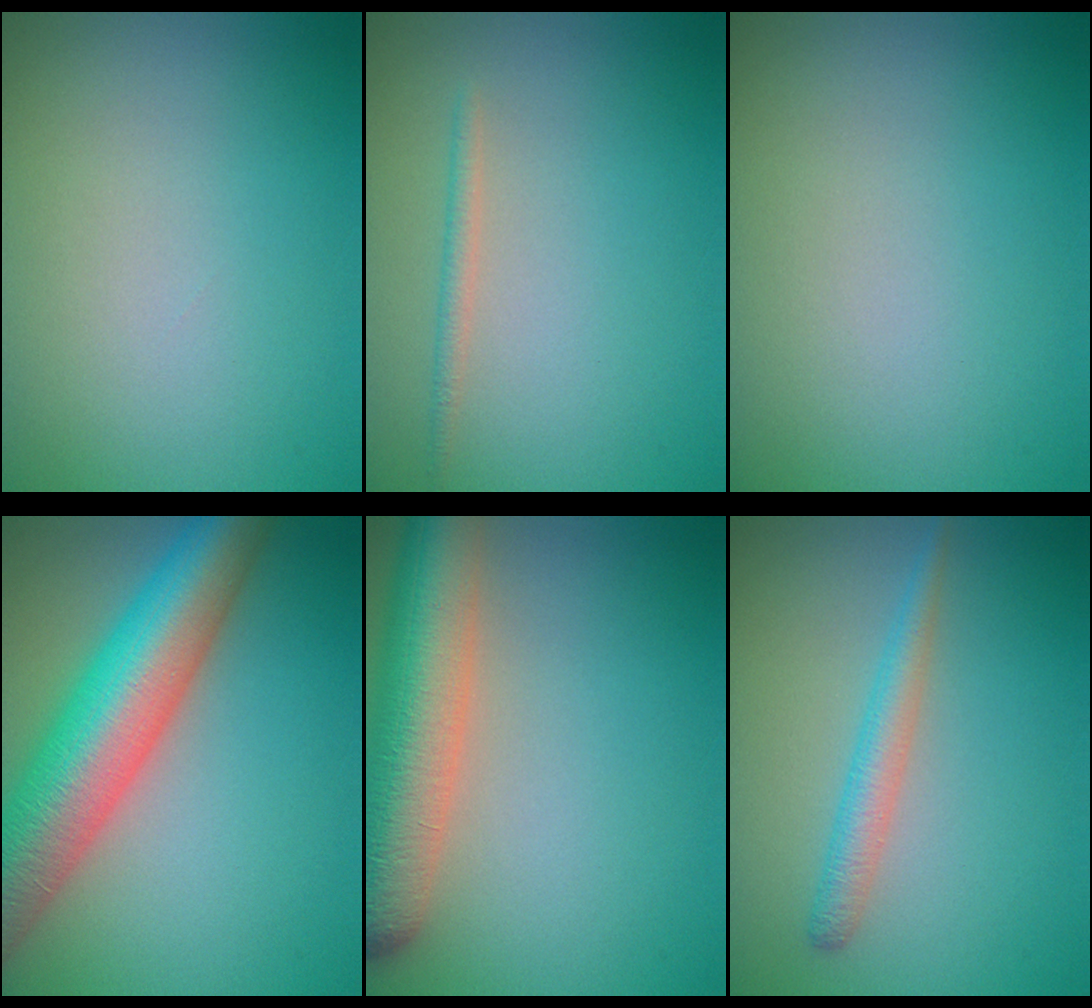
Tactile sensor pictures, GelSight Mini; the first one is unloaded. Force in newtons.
{"total": 1.1, "press": 1.1, "slide": 0.0}
{"total": 0.0}
{"total": 11.3, "press": 11.2, "slide": 0.5}
{"total": 8.2, "press": 8.2, "slide": 0.3}
{"total": 2.2, "press": 2.2, "slide": 0.1}